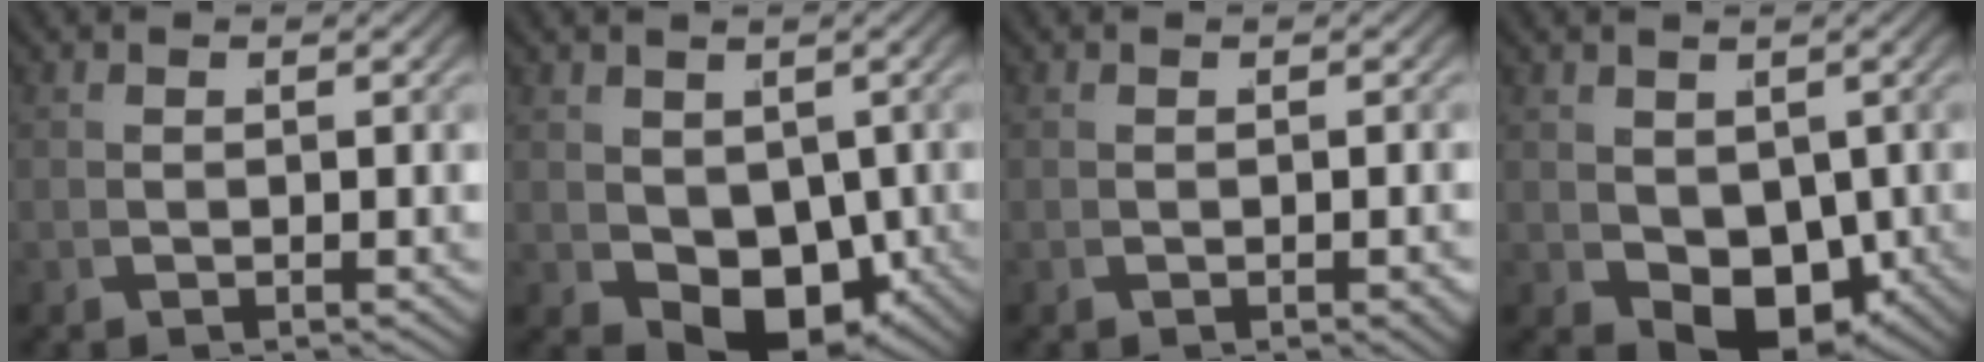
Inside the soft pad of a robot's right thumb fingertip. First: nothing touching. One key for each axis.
{"total": 7.5, "fx": -1.4, "fy": 5.2, "fz": 5.3, "tx": -0.096, "ty": -0.050, "tz": 0.012}
{"total": 0.7, "fx": -0.3, "fy": 0.3, "fz": 0.5, "tx": -0.008, "ty": 0.000, "tz": -0.003}
{"total": 6.8, "fx": -1.2, "fy": 4.6, "fz": 4.8, "tx": -0.087, "ty": -0.047, "tz": 0.015}